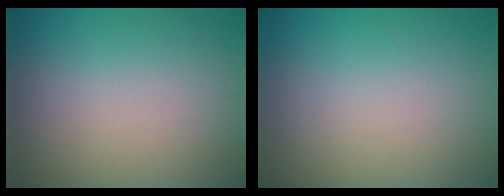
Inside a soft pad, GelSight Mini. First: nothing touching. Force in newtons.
{"total": 0.0}